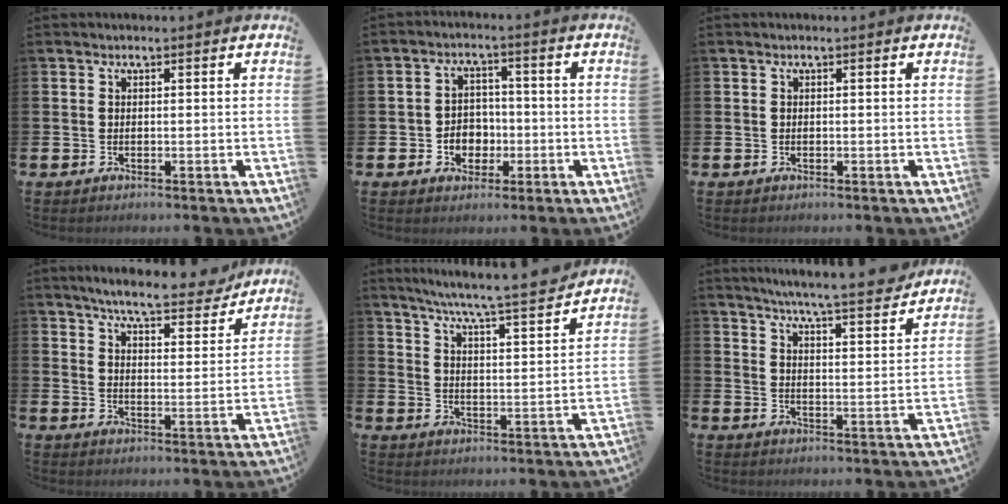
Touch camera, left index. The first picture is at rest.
{"total": 3.8, "force": [-1.0, 3.4, 1.3], "torque": [-0.024, 0.001, -0.027]}
{"total": 0.0}
{"total": 6.8, "force": [6.4, 0.7, 2.1], "torque": [-0.054, -0.039, 0.108]}
{"total": 7.2, "force": [6.8, -0.4, 2.6], "torque": [-0.069, -0.054, 0.114]}
{"total": 6.7, "force": [6.4, -0.4, 2.0], "torque": [-0.057, -0.046, 0.109]}